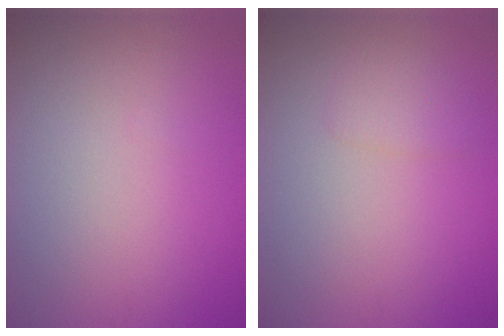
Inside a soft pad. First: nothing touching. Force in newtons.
{"total": 1.4, "press": 1.4, "slide": 0.1}